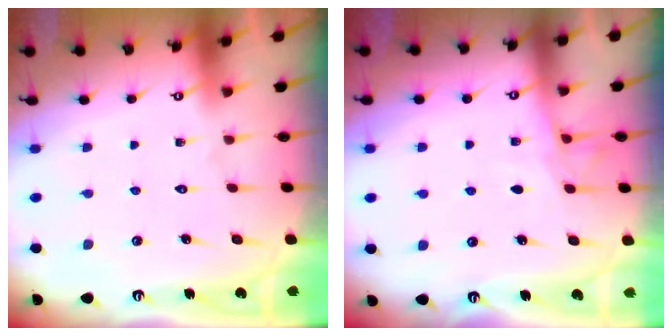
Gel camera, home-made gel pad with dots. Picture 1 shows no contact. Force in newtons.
{"total": 5.2, "press": 5.1, "slide": 0.6}